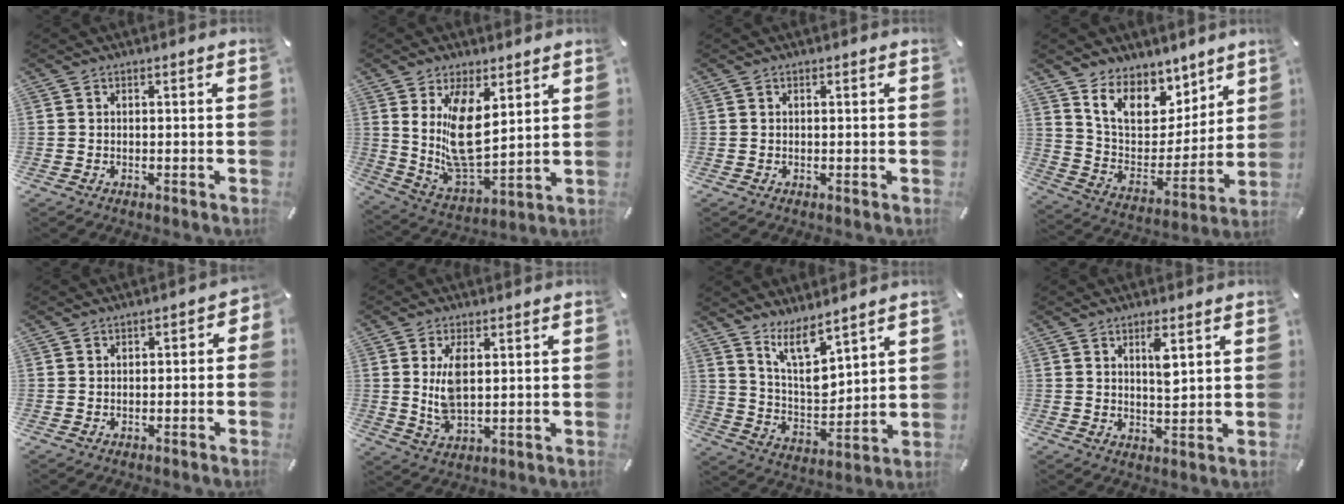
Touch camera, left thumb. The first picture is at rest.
{"total": 13.5, "force": [5.5, 7.5, 9.8], "torque": [-0.203, -0.034, 0.104]}
{"total": 0.0}
{"total": 13.1, "force": [9.5, 8.2, 3.8], "torque": [-0.079, -0.083, 0.182]}
{"total": 2.4, "force": [-1.6, 1.3, 1.1], "torque": [-0.018, 0.013, -0.032]}
{"total": 7.2, "force": [1.2, 3.6, 6.1], "torque": [-0.141, -0.007, 0.015]}
{"total": 10.7, "force": [8.0, 4.3, 5.7], "torque": [-0.102, -0.052, 0.148]}
{"total": 4.9, "force": [2.3, 1.5, 4.1], "torque": [-0.065, -0.008, 0.033]}